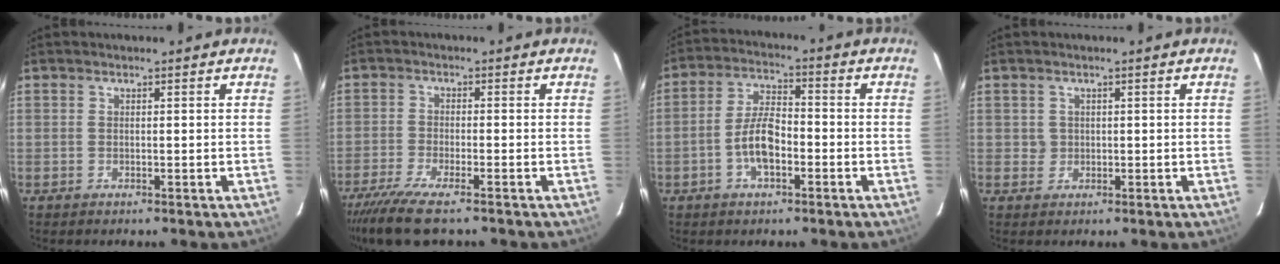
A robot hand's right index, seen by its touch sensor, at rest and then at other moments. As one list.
[{"total": 8.3, "force": [-6.6, 1.2, 4.9], "torque": [-0.123, -0.031, -0.124]}, {"total": 7.7, "force": [-2.8, 3.3, 6.4], "torque": [-0.130, 0.009, -0.049]}, {"total": 1.7, "force": [0.3, 1.7, 0.0], "torque": [0.009, 0.003, 0.005]}]